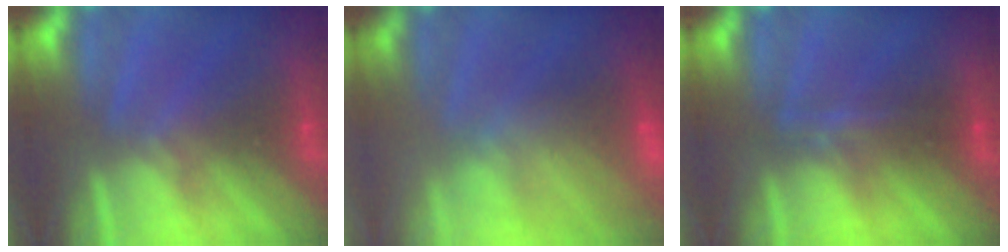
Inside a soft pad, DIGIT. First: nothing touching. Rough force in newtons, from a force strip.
{"total": 7.6}
{"total": 2.3}